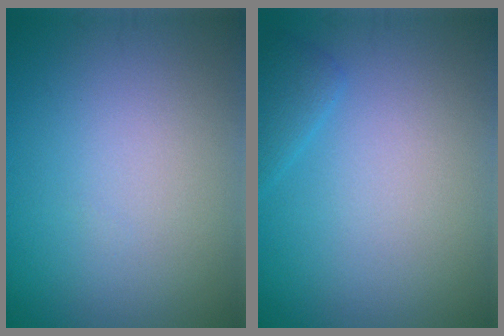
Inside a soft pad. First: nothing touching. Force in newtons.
{"total": 1.4, "press": 1.4, "slide": 0.1}